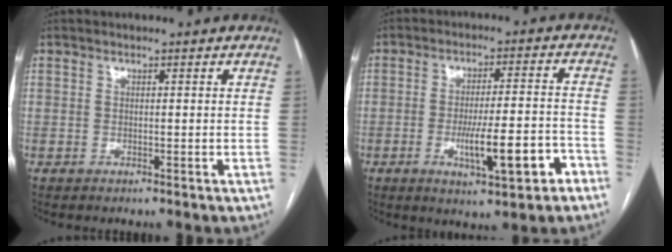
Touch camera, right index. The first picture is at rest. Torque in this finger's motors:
{"motor_torque": [0.49, -0.28, 0.51, 0.10]}